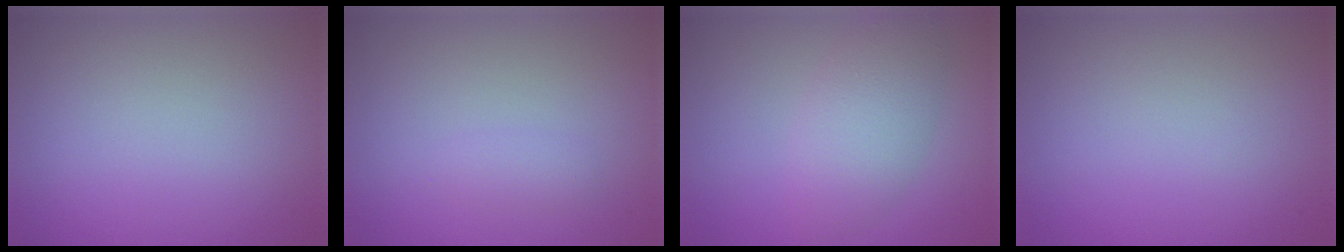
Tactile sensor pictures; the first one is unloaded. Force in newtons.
{"total": 1.0, "press": 1.0, "slide": 0.1}
{"total": 4.1, "press": 4.1, "slide": 0.0}
{"total": 0.0}